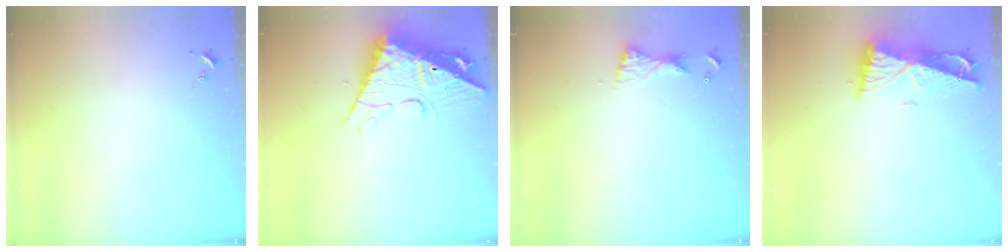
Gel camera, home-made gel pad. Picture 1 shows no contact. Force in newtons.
{"total": 15.0, "press": 14.9, "slide": 1.8}
{"total": 6.0, "press": 5.9, "slide": 0.8}
{"total": 9.3, "press": 9.2, "slide": 1.3}